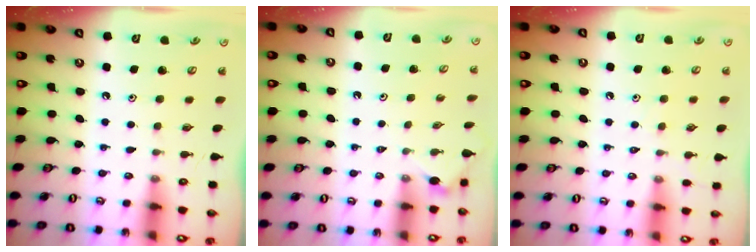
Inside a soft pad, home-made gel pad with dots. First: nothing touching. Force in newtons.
{"total": 1.1, "press": 1.1, "slide": 0.3}
{"total": 2.4, "press": 2.4, "slide": 0.4}